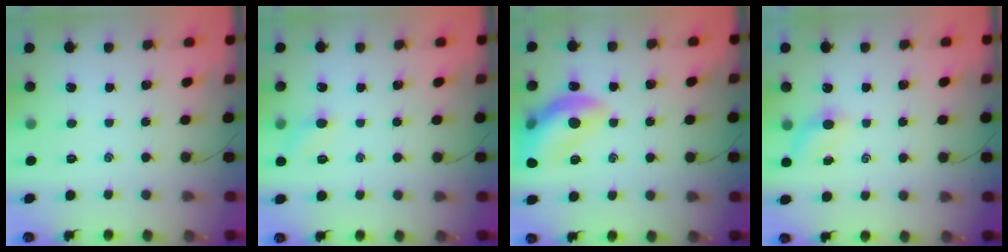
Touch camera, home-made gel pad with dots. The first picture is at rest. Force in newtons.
{"total": 5.8, "press": 5.6, "slide": 1.8}
{"total": 14.6, "press": 14.5, "slide": 1.7}
{"total": 4.0, "press": 3.8, "slide": 1.3}